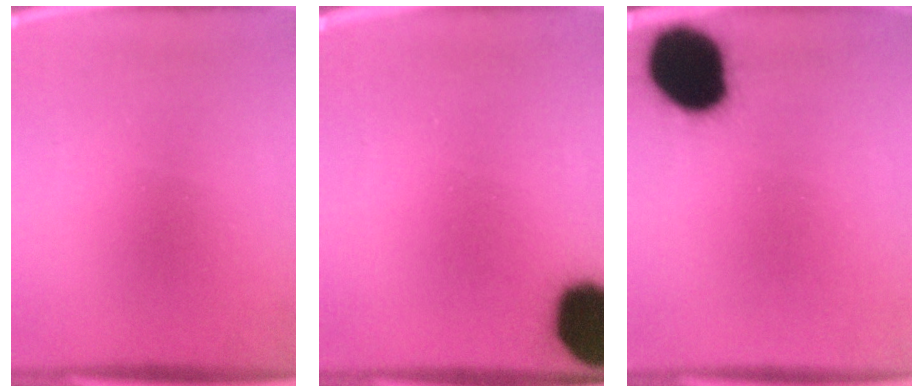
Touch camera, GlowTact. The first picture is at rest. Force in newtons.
{"total": 18.7}
{"total": 18.5}